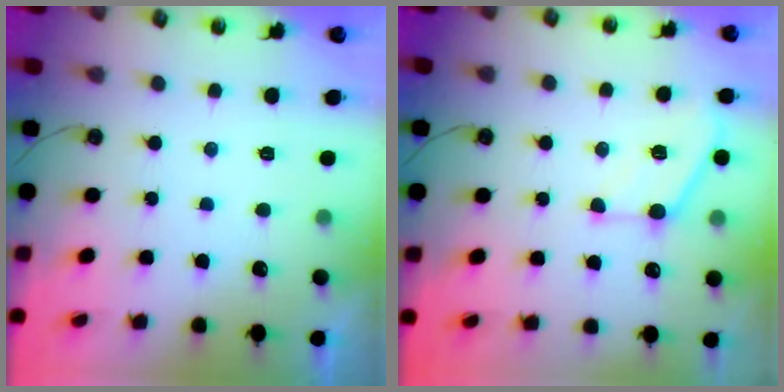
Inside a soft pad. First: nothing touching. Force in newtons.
{"total": 10.0, "press": 10.0, "slide": 0.3}